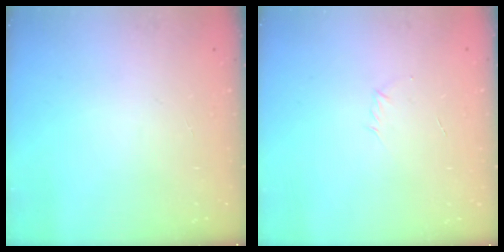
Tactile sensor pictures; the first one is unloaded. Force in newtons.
{"total": 2.9, "press": 2.8, "slide": 0.8}